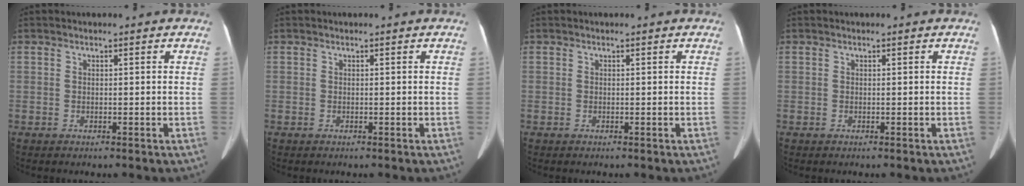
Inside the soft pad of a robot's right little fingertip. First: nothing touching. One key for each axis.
{"total": 0.0}
{"total": 0.0}
{"total": 0.0}